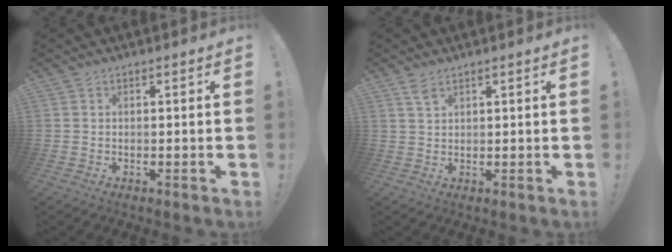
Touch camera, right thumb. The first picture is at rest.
{"total": 3.0, "force": [2.0, 1.1, 2.0], "torque": [-0.041, -0.005, 0.036]}